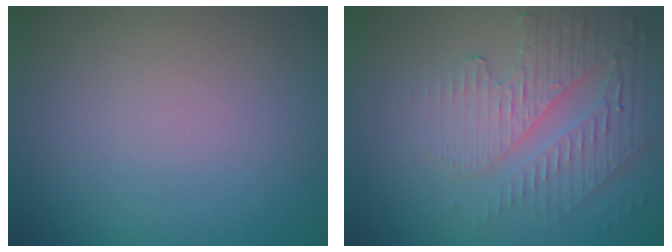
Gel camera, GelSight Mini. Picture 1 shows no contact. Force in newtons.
{"total": 3.9, "press": 3.5, "slide": 1.7}